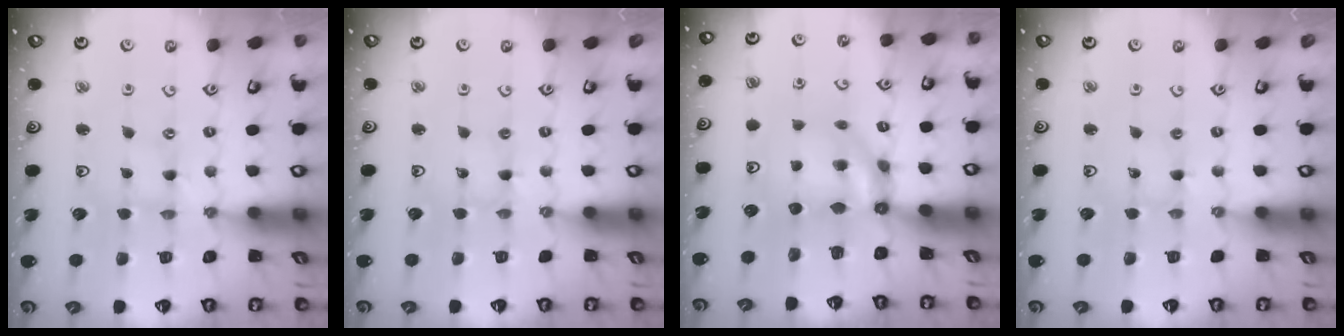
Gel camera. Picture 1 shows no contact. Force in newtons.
{"total": 1.9, "press": 1.9, "slide": 0.2}
{"total": 7.4, "press": 7.3, "slide": 0.5}
{"total": 1.2, "press": 1.2, "slide": 0.2}